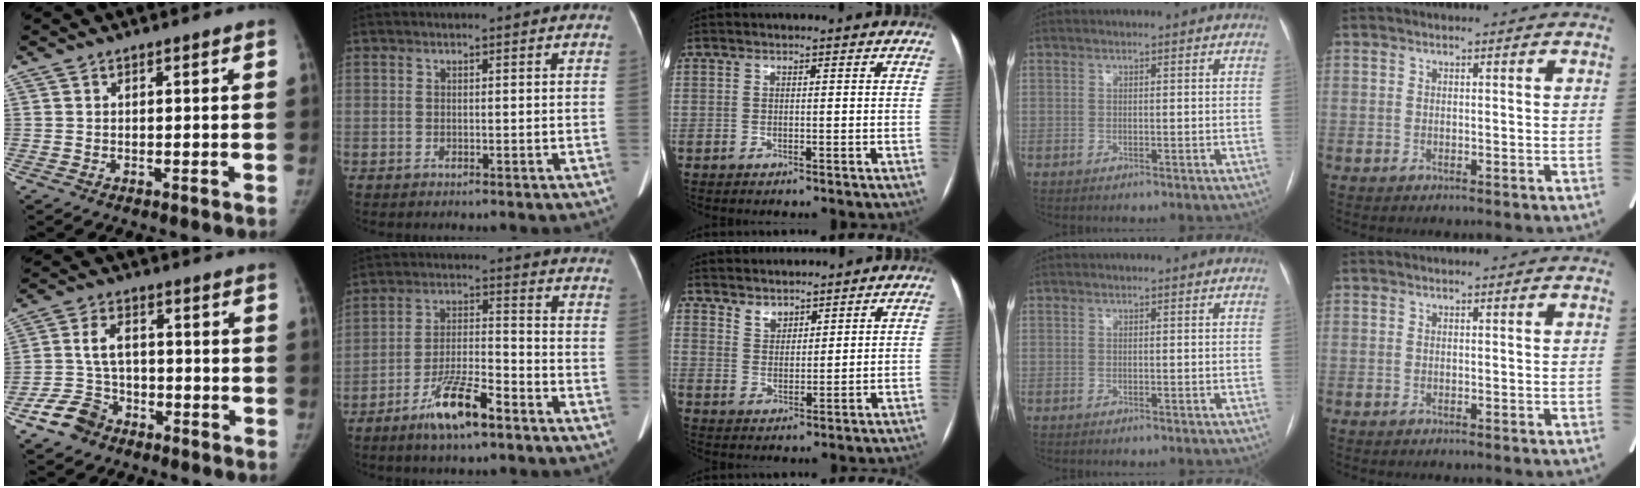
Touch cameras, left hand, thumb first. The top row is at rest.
{"thumb": {"total": 7.3, "force": [-4.4, 5.1, 2.6], "torque": [-0.042, 0.025, -0.084]}, "index": {"total": 9.8, "force": [-6.4, 1.8, 7.2], "torque": [-0.142, -0.007, -0.117]}, "middle": {"total": 6.1, "force": [5.4, 2.6, 0.9], "torque": [-0.011, 0.021, 0.099]}}